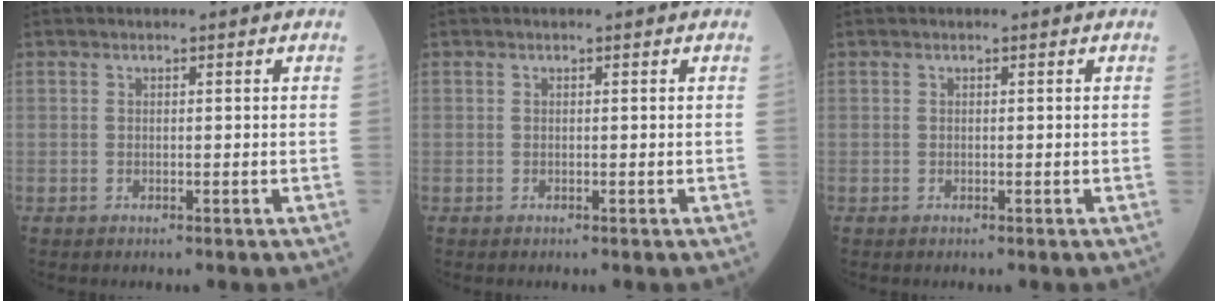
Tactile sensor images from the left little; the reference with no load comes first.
{"total": 0.0}
{"total": 0.0}